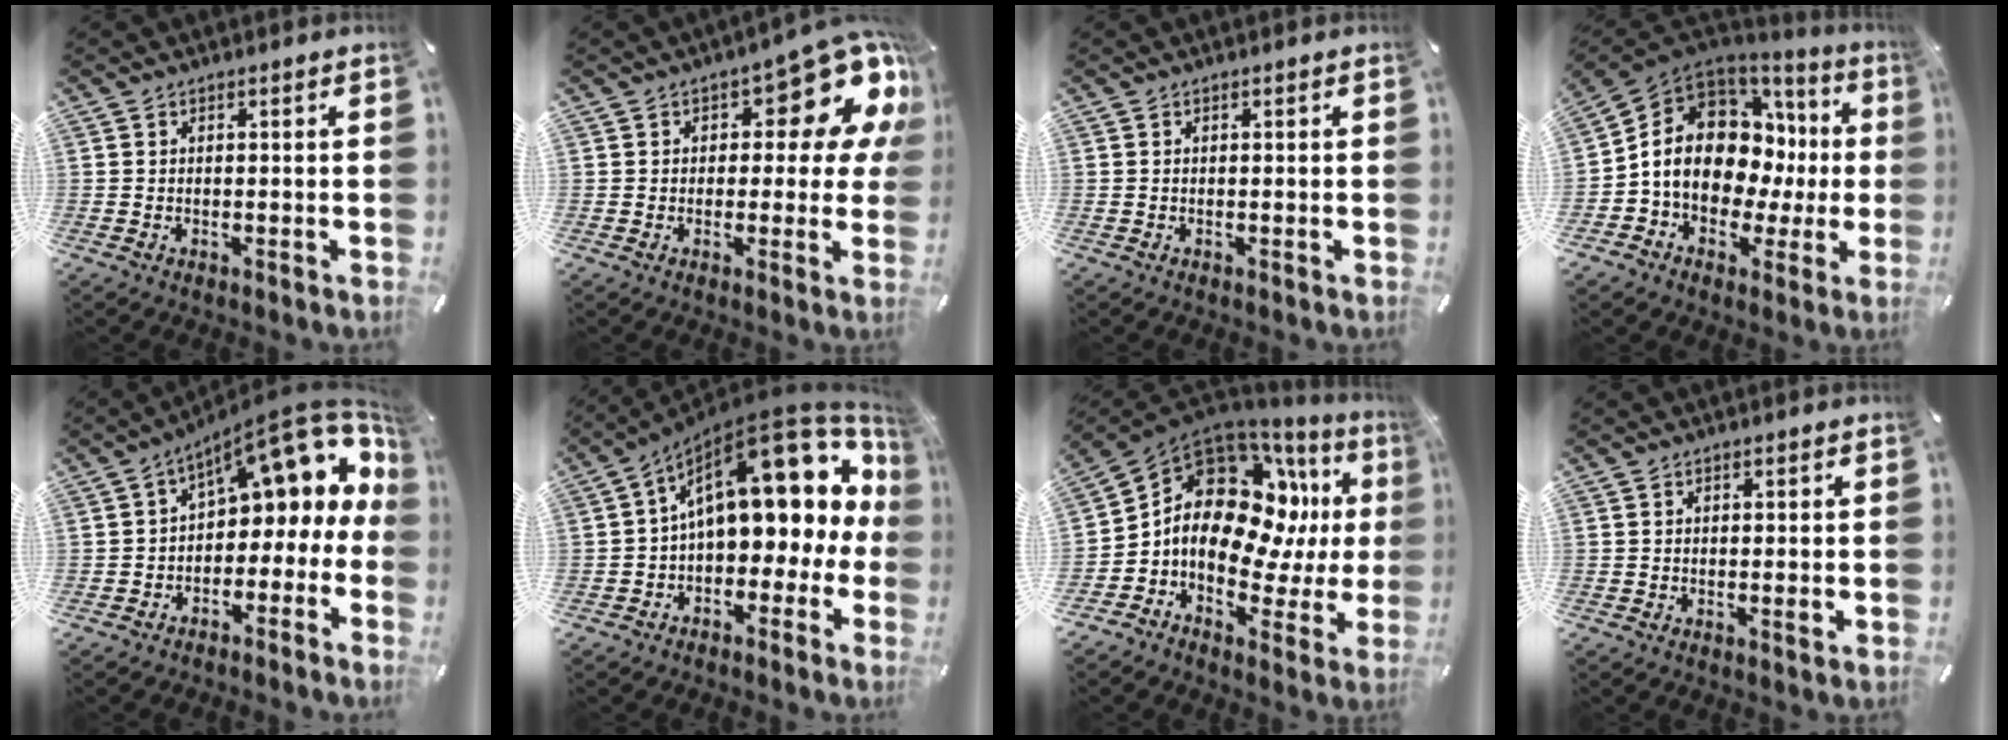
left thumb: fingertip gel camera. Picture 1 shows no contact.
{"total": 14.2, "force": [7.9, 6.2, 10.1], "torque": [-0.120, -0.063, 0.129]}
{"total": 0.0}
{"total": 14.1, "force": [1.3, 10.8, 9.0], "torque": [-0.162, -0.018, 0.023]}
{"total": 14.3, "force": [7.0, 6.9, 10.5], "torque": [-0.141, -0.053, 0.112]}
{"total": 21.7, "force": [7.5, 10.7, 17.3], "torque": [-0.240, -0.044, 0.133]}
{"total": 17.1, "force": [2.3, 12.5, 11.5], "torque": [-0.196, -0.031, 0.034]}
{"total": 1.4, "force": [0.0, 0.5, 1.3], "torque": [-0.015, -0.005, -0.002]}